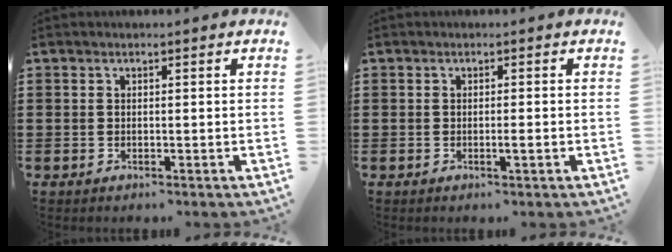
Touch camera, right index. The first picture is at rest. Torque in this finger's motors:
{"motor_torque": [0.58, -0.17, 0.01, 0.04]}